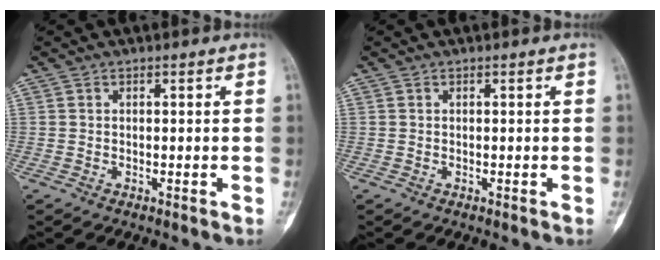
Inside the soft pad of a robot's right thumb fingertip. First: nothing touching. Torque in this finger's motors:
{"motor_torque": [0.00, 0.00, 0.04, -0.04, 0.00]}